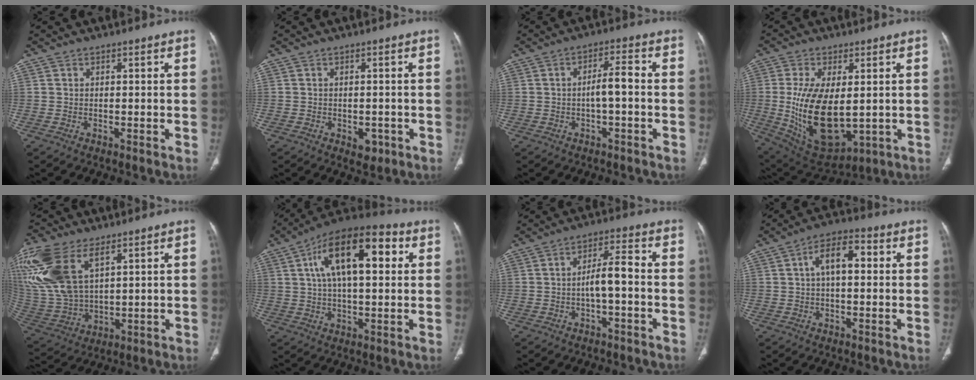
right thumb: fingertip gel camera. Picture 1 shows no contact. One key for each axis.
{"total": 2.7, "fx": -1.1, "fy": 2.0, "fz": 1.6, "tx": -0.007, "ty": 0.002, "tz": -0.008}
{"total": 4.3, "fx": -0.8, "fy": 1.0, "fz": 4.1, "tx": -0.073, "ty": 0.020, "tz": -0.015}
{"total": 17.8, "fx": -0.4, "fy": 9.1, "fz": 15.2, "tx": -0.281, "ty": -0.020, "tz": 0.021}
{"total": 20.0, "fx": 9.3, "fy": 10.5, "fz": 14.2, "tx": -0.334, "ty": -0.016, "tz": 0.196}
{"total": 18.3, "fx": 5.0, "fy": 8.2, "fz": 15.5, "tx": -0.239, "ty": 0.022, "tz": 0.073}
{"total": 5.5, "fx": -1.2, "fy": 1.5, "fz": 5.1, "tx": -0.091, "ty": 0.030, "tz": -0.025}
{"total": 7.9, "fx": 1.3, "fy": 3.9, "fz": 6.7, "tx": -0.112, "ty": 0.027, "tz": 0.014}